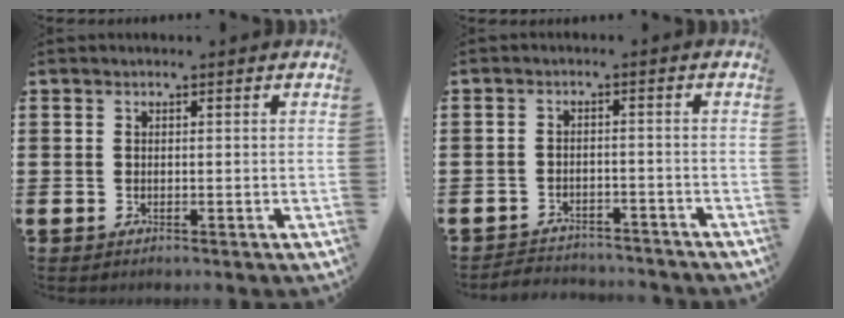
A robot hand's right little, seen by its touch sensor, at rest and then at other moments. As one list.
[{"total": 2.4, "force": [-2.4, 0.2, -0.3], "torque": [-0.003, 0.002, -0.054]}]